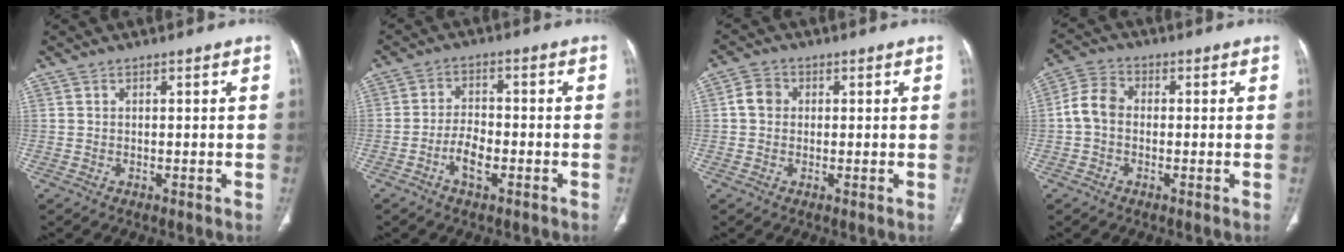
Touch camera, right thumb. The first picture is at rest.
{"total": 5.1, "force": [-2.4, 2.5, 3.8], "torque": [-0.065, 0.018, -0.044]}
{"total": 3.4, "force": [0.2, 3.0, 1.7], "torque": [-0.025, 0.010, -0.001]}
{"total": 5.9, "force": [-0.6, 4.5, 3.8], "torque": [-0.066, 0.018, -0.022]}